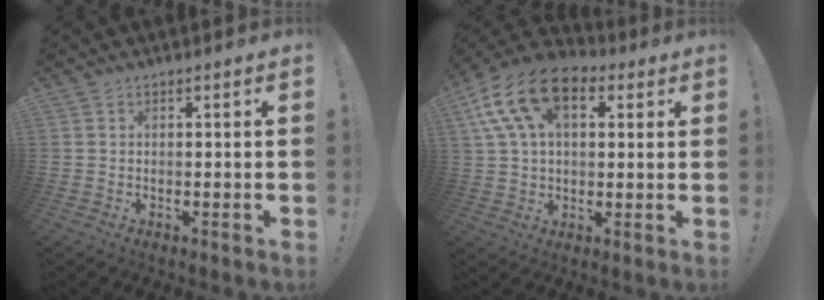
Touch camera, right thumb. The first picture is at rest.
{"total": 17.8, "force": [7.5, 10.9, 11.9], "torque": [-0.230, -0.023, 0.133]}